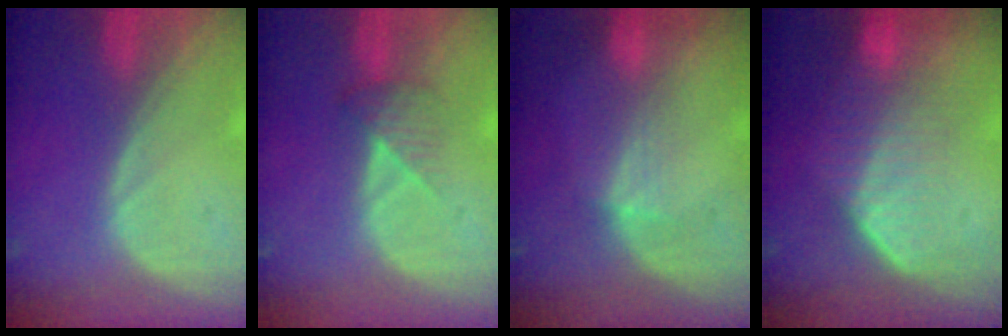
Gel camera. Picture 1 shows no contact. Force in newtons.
{"total": 3.4, "press": 3.1, "slide": 1.5}
{"total": 3.0, "press": 2.8, "slide": 1.1}
{"total": 7.0, "press": 6.4, "slide": 3.0}